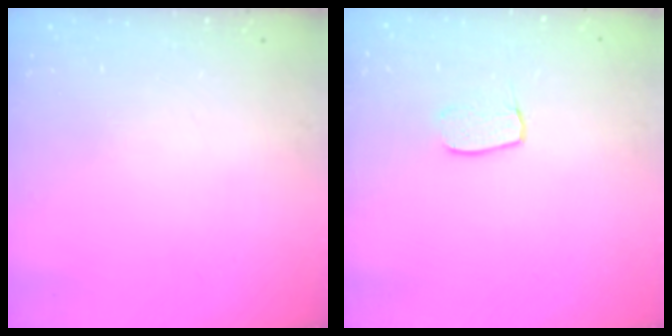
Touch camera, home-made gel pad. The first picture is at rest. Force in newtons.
{"total": 4.3, "press": 4.3, "slide": 0.3}